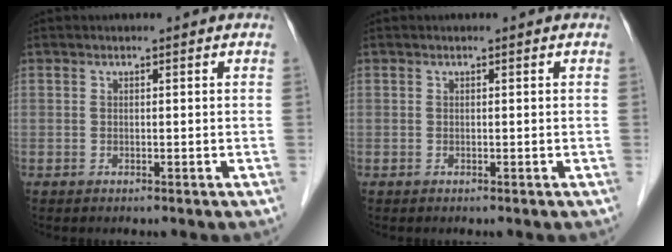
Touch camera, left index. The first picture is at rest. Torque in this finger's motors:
{"motor_torque": [-0.01, 0.03, 0.00, 0.00]}